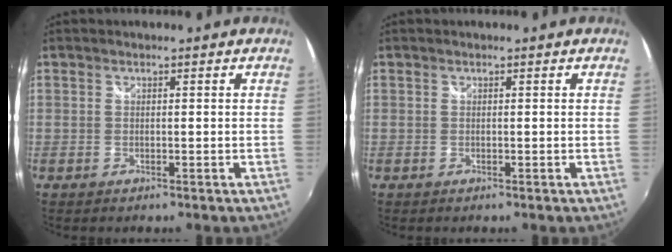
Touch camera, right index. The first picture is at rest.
{"total": 0.0}